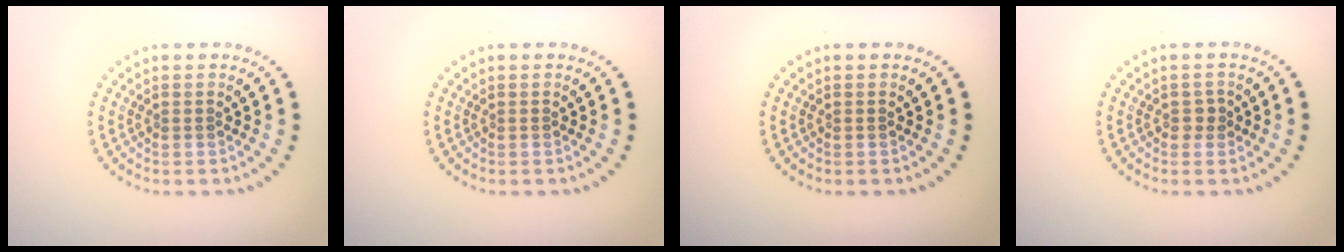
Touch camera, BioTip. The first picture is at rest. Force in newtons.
{"total": 0.0}
{"total": 0.0}
{"total": 0.9, "press": 0.9, "slide": 0.3}